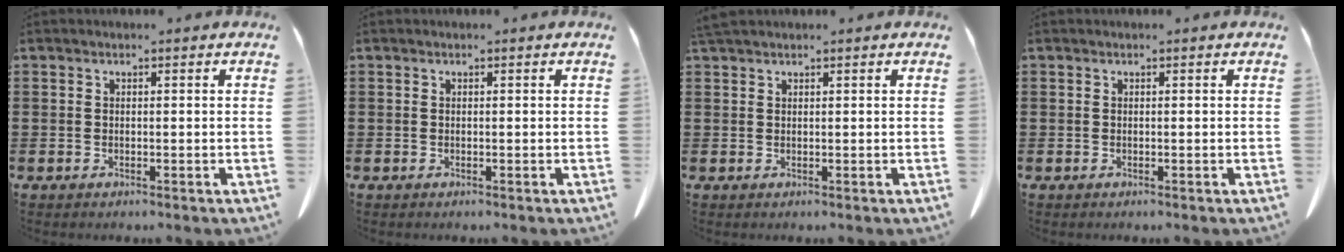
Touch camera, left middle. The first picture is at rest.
{"total": 0.0}
{"total": 1.3, "force": [1.1, 0.2, 0.5], "torque": [-0.014, 0.000, 0.023]}
{"total": 0.0}